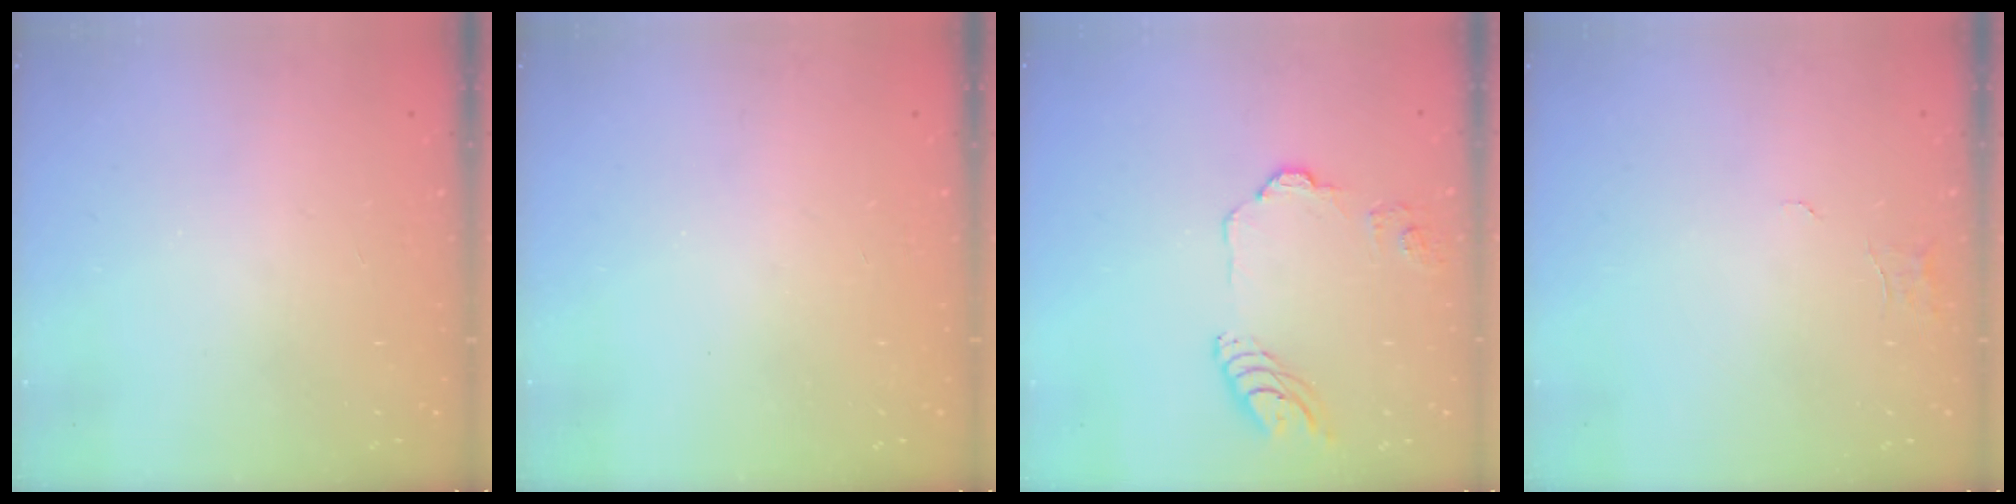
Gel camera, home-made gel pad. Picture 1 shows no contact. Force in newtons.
{"total": 0.0}
{"total": 11.4, "press": 11.3, "slide": 1.6}
{"total": 3.7, "press": 3.7, "slide": 0.3}